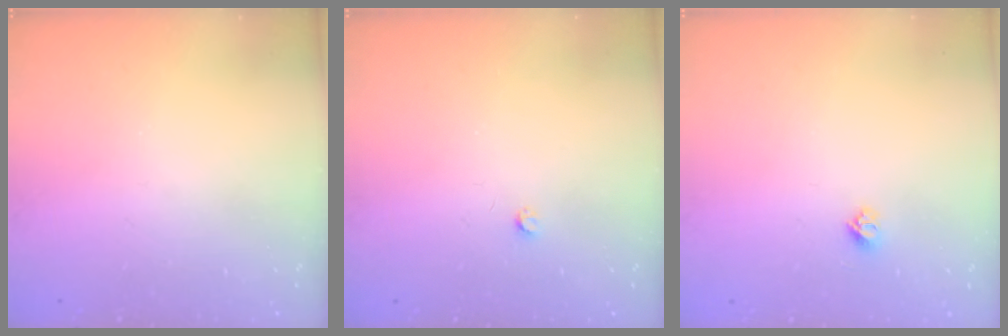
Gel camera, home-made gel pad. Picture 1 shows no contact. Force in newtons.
{"total": 2.5, "press": 2.5, "slide": 0.4}
{"total": 4.5, "press": 4.4, "slide": 0.5}